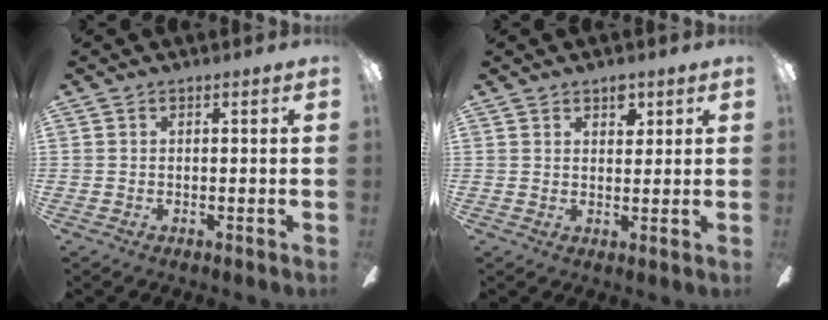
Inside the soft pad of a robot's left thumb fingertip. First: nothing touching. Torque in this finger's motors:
{"motor_torque": [-0.07, -0.02, -0.24, 0.05, 0.00]}